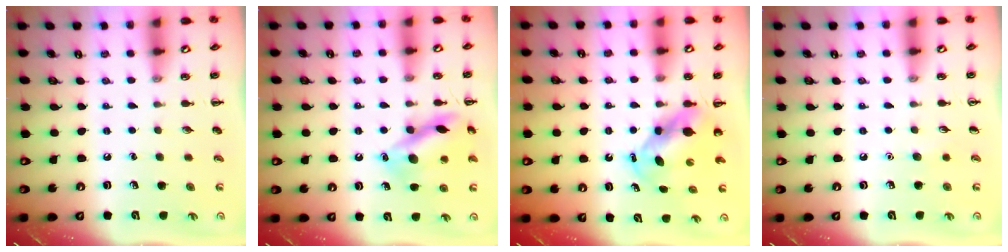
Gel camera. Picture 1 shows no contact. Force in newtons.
{"total": 13.5, "press": 13.4, "slide": 1.6}
{"total": 5.5, "press": 5.3, "slide": 1.4}
{"total": 3.7, "press": 3.5, "slide": 1.1}